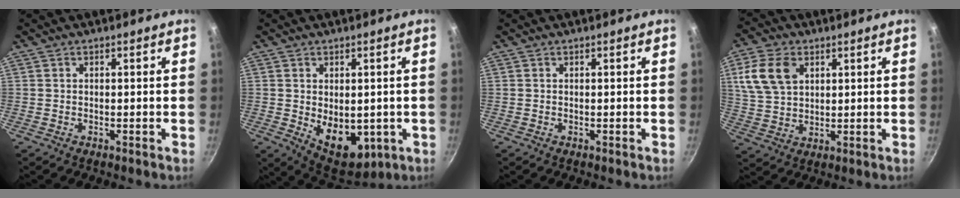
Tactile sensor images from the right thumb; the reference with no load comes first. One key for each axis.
{"total": 11.0, "fx": -1.4, "fy": 7.1, "fz": 8.3, "tx": -0.093, "ty": -0.018, "tz": 0.002}
{"total": 0.0}
{"total": 10.6, "fx": 3.9, "fy": 7.1, "fz": 6.8, "tx": -0.117, "ty": -0.005, "tz": 0.077}